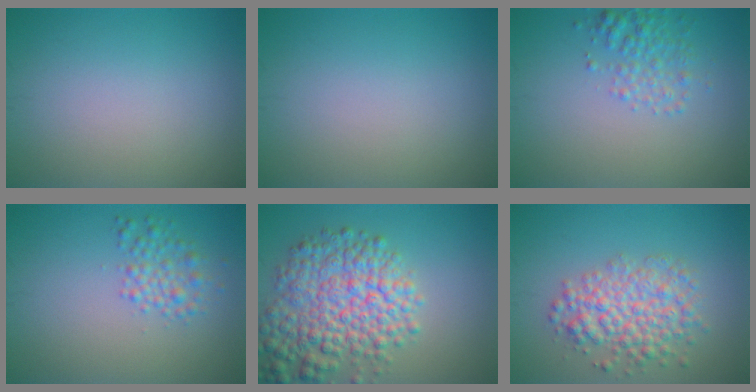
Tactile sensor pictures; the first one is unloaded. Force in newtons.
{"total": 0.0}
{"total": 2.5, "press": 2.5, "slide": 0.1}
{"total": 2.3, "press": 2.3, "slide": 0.1}
{"total": 8.2, "press": 8.2, "slide": 0.3}
{"total": 5.1, "press": 5.1, "slide": 0.2}